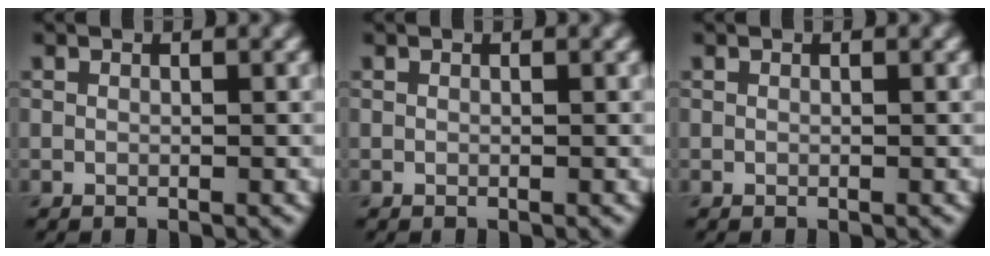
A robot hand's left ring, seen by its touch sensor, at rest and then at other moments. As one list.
[{"total": 0.0}, {"total": 0.0}]